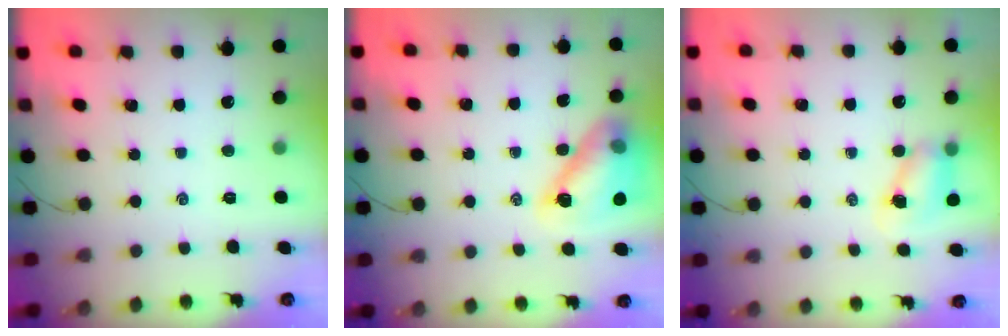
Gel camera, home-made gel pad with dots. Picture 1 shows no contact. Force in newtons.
{"total": 13.3, "press": 12.8, "slide": 3.8}
{"total": 6.0, "press": 5.9, "slide": 0.8}